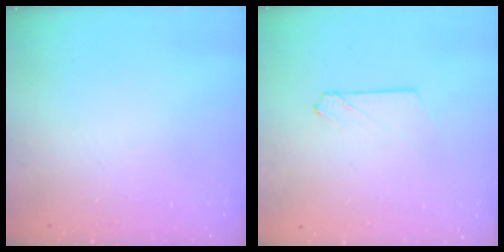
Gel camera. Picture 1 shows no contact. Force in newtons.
{"total": 2.7, "press": 2.7, "slide": 0.3}